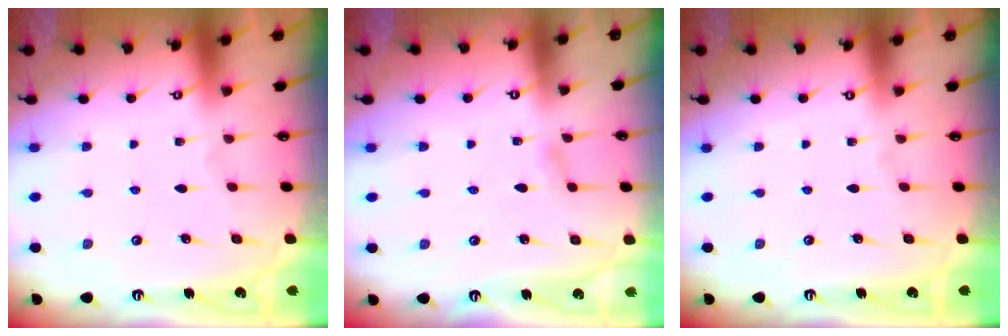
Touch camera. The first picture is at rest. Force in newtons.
{"total": 2.1, "press": 2.1, "slide": 0.3}
{"total": 0.0}